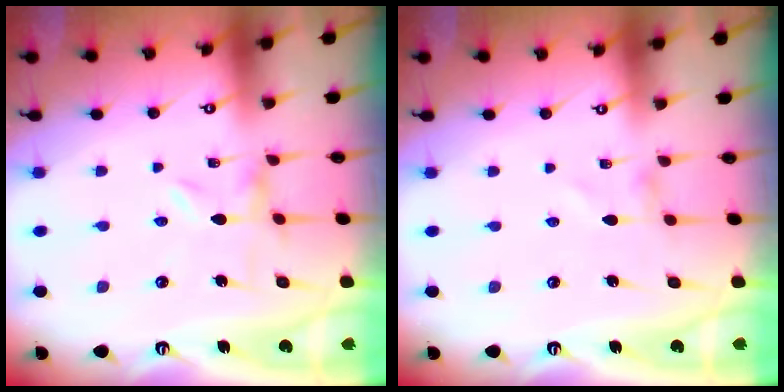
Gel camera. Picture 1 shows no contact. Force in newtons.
{"total": 1.1, "press": 1.1, "slide": 0.0}